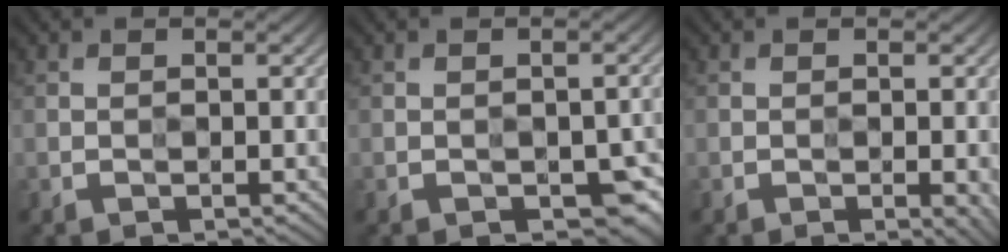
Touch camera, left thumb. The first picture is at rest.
{"total": 6.3, "force": [-2.7, 3.7, 4.3], "torque": [-0.053, -0.022, -0.028]}
{"total": 4.3, "force": [-1.7, 1.6, 3.6], "torque": [-0.033, -0.012, -0.011]}